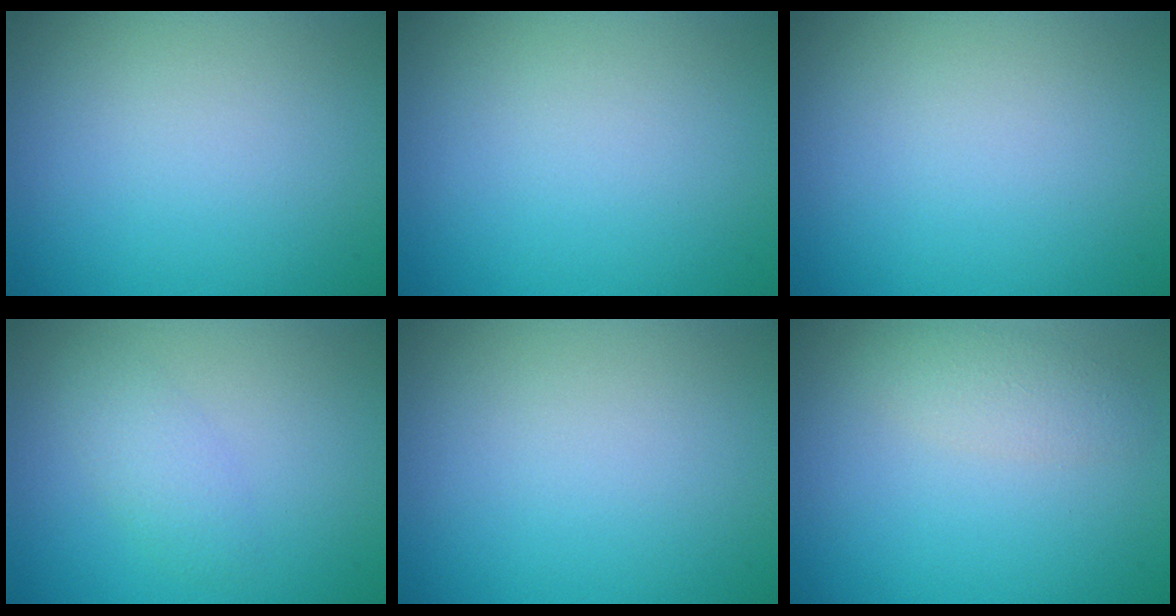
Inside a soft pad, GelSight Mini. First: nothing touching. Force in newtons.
{"total": 0.0}
{"total": 0.0}
{"total": 2.0, "press": 2.0, "slide": 0.2}
{"total": 0.0}
{"total": 1.9, "press": 1.9, "slide": 0.0}